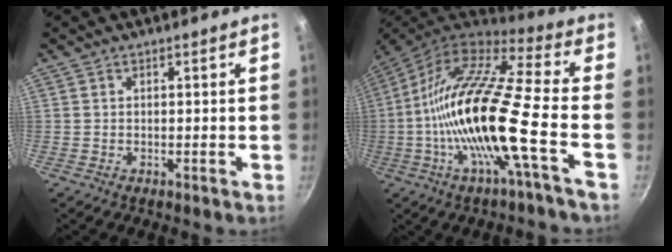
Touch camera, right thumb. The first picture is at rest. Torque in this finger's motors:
{"motor_torque": [0.21, 1.52, 2.29, -0.47, 0.42]}